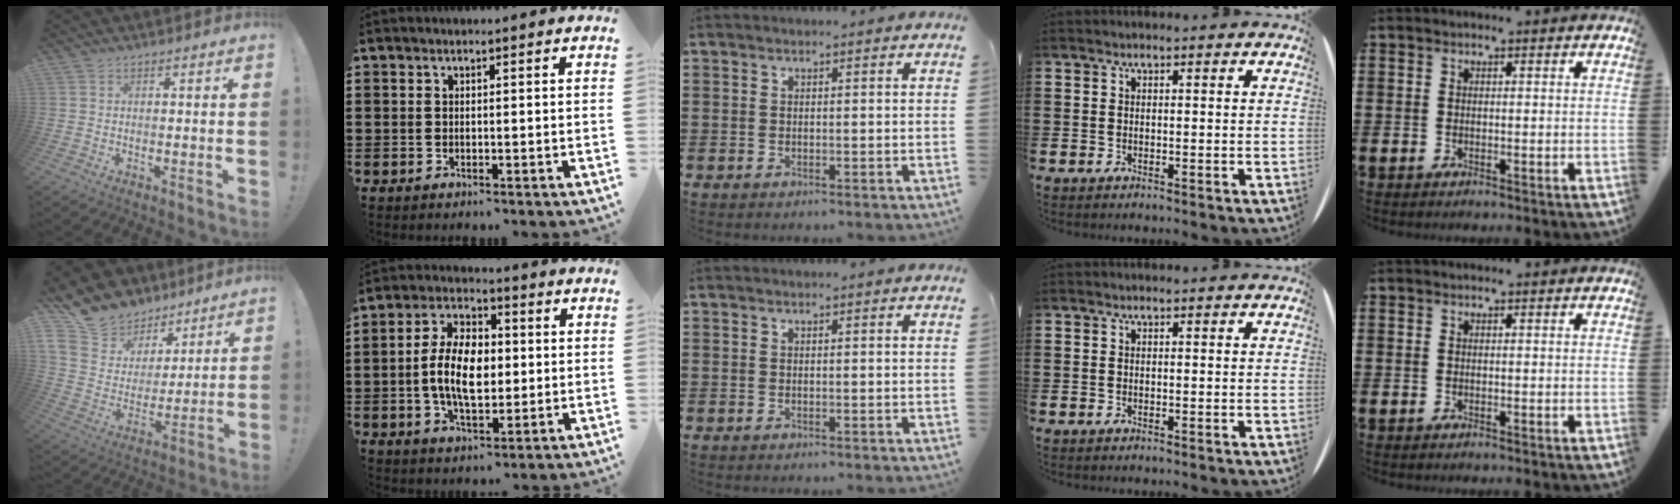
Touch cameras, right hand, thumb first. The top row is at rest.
{"thumb": {"total": 13.5, "force": [10.1, 8.7, 2.3], "torque": [-0.052, -0.081, 0.201]}, "index": {"total": 9.3, "force": [-0.4, 5.2, 7.8], "torque": [-0.171, 0.005, -0.011]}}